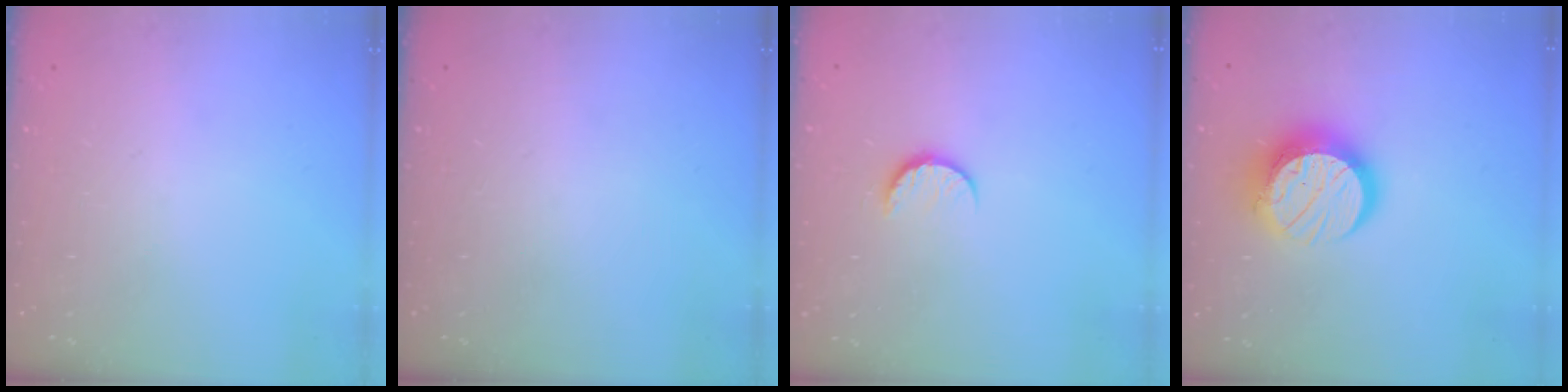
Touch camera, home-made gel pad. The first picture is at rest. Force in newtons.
{"total": 0.0}
{"total": 6.4, "press": 6.3, "slide": 0.6}
{"total": 14.3, "press": 14.2, "slide": 1.6}